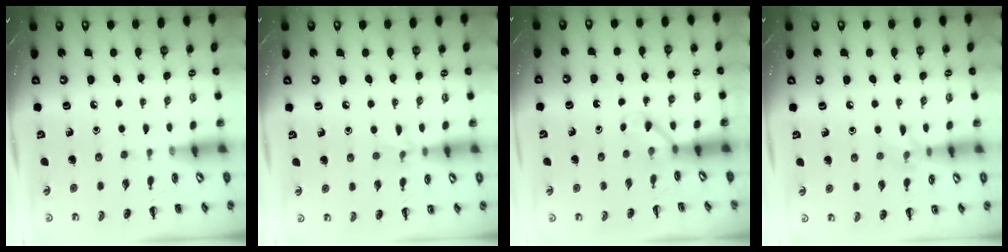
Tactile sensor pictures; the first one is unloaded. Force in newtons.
{"total": 5.4, "press": 5.1, "slide": 1.9}
{"total": 2.8, "press": 2.7, "slide": 0.9}
{"total": 7.1, "press": 6.8, "slide": 1.8}